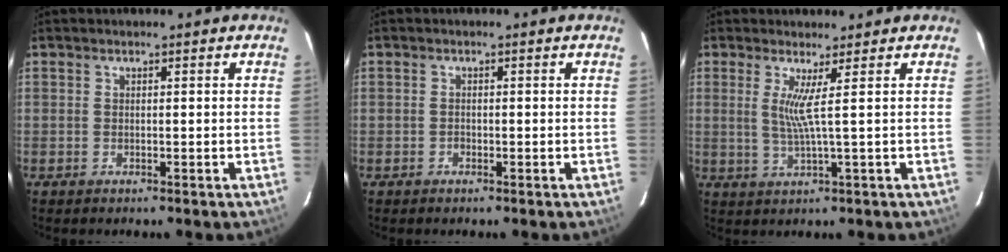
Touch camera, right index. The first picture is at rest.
{"total": 0.9, "force": [-0.5, 0.7, 0.1], "torque": [-0.001, 0.002, -0.008]}
{"total": 3.4, "force": [1.0, -1.3, 3.0], "torque": [-0.053, -0.015, 0.016]}